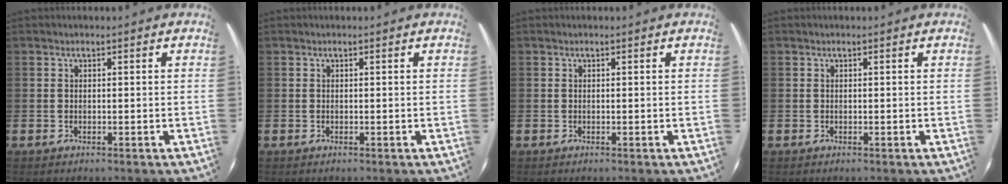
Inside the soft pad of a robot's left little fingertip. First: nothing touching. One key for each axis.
{"total": 0.0}
{"total": 0.0}
{"total": 0.0}